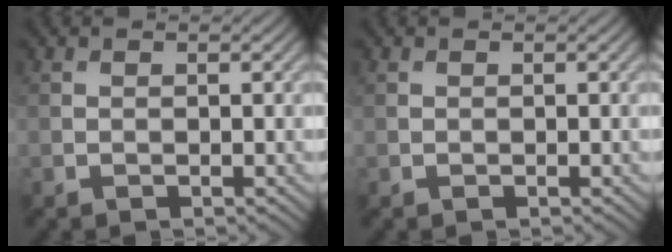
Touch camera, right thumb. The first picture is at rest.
{"total": 0.0}